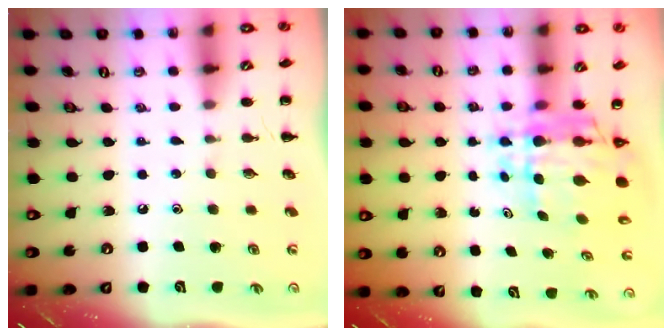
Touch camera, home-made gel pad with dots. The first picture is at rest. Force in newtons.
{"total": 8.1, "press": 7.7, "slide": 2.5}